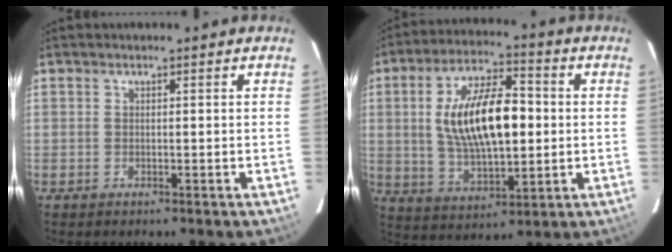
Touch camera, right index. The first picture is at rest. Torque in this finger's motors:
{"motor_torque": [1.13, 0.38, 1.05, 0.21]}